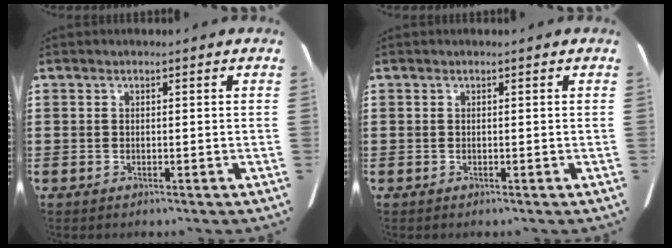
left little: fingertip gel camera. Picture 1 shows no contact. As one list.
[{"total": 0.0}]